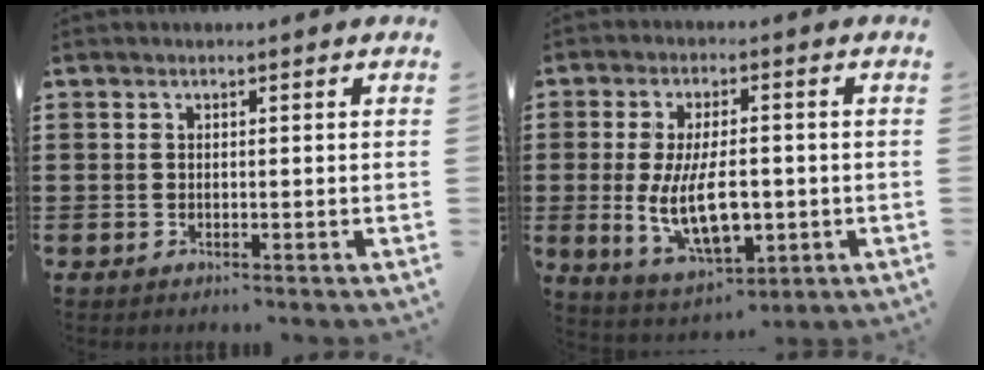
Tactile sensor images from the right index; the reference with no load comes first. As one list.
[{"total": 10.1, "force": [-1.2, 4.9, 8.7], "torque": [-0.166, -0.010, -0.022]}]